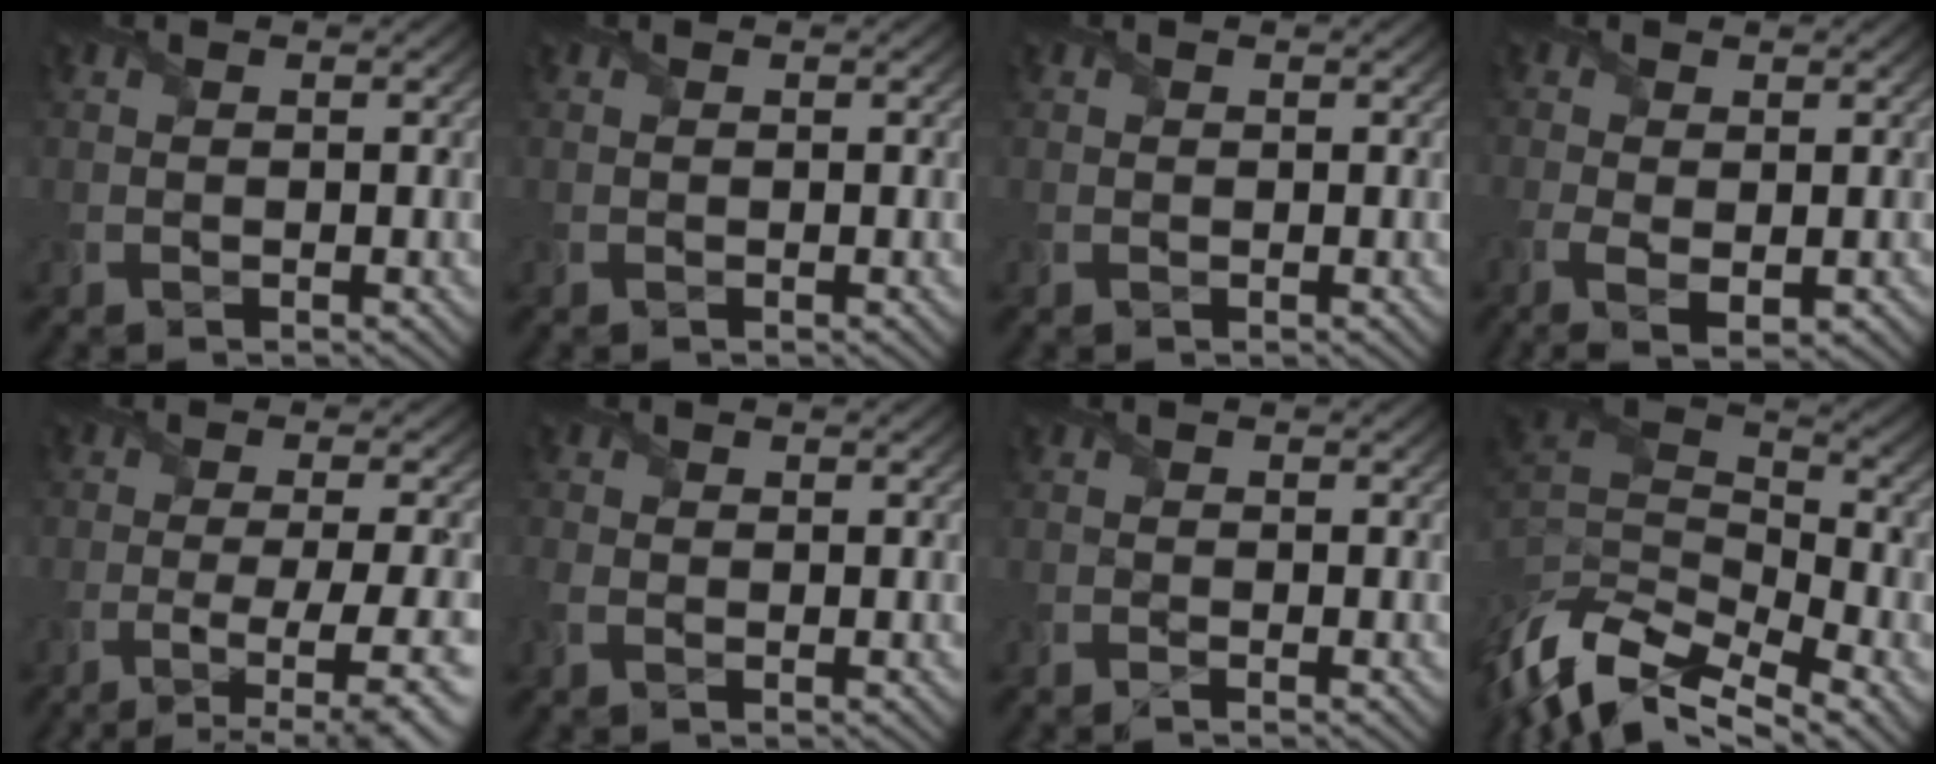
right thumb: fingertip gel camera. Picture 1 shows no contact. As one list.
[{"total": 0.0}, {"total": 0.0}, {"total": 3.5, "force": [-1.2, 1.6, 2.9], "torque": [-0.073, -0.012, -0.020]}, {"total": 8.1, "force": [-4.0, 1.4, 6.9], "torque": [-0.106, -0.009, -0.055]}, {"total": 2.0, "force": [-0.6, 1.5, 1.3], "torque": [-0.040, -0.004, -0.013]}, {"total": 0.7, "force": [-0.6, -0.2, 0.3], "torque": [-0.006, -0.001, -0.013]}, {"total": 12.5, "force": [-6.7, 6.0, 8.7], "torque": [-0.205, -0.008, -0.123]}]